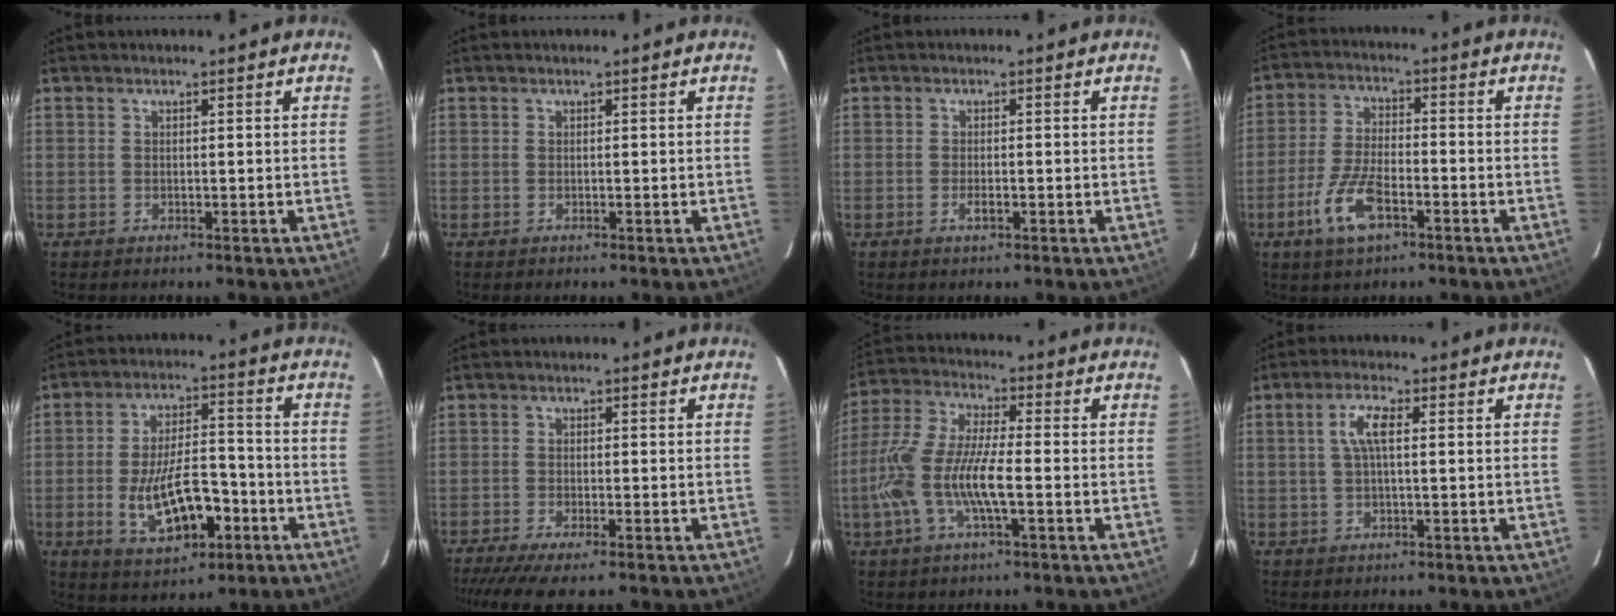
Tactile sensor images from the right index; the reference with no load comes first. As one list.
[{"total": 0.0}, {"total": 1.7, "force": [-0.7, 0.6, 1.4], "torque": [-0.029, -0.002, -0.013]}, {"total": 9.7, "force": [-4.8, 3.9, 7.5], "torque": [-0.163, -0.005, -0.089]}, {"total": 13.5, "force": [-4.7, 5.9, 11.2], "torque": [-0.212, 0.001, -0.061]}, {"total": 7.5, "force": [-6.0, 0.9, 4.4], "torque": [-0.102, -0.031, -0.105]}, {"total": 13.4, "force": [-3.4, 3.2, 12.5], "torque": [-0.268, -0.002, -0.069]}, {"total": 4.2, "force": [0.6, 0.9, 4.0], "torque": [-0.079, 0.008, 0.012]}]